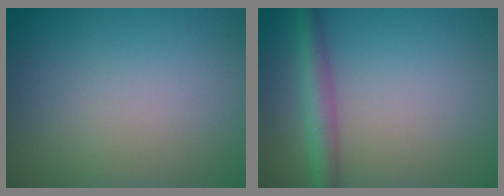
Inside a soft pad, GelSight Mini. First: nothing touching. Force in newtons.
{"total": 3.5, "press": 3.5, "slide": 0.1}